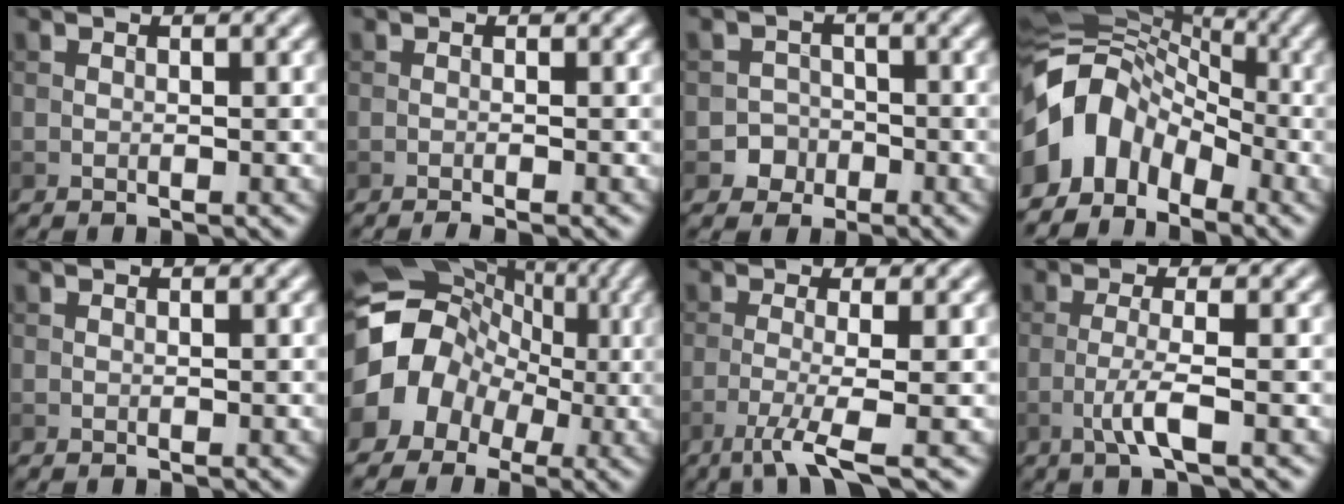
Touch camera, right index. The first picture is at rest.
{"total": 1.4, "force": [-0.6, 0.4, 1.2], "torque": [-0.009, -0.003, -0.015]}
{"total": 2.6, "force": [-1.3, 2.3, 0.2], "torque": [0.025, 0.007, -0.029]}
{"total": 8.4, "force": [-3.2, 6.2, 4.8], "torque": [-0.079, 0.011, -0.072]}
{"total": 0.0}
{"total": 12.1, "force": [-0.7, 10.7, 5.8], "torque": [-0.093, 0.003, -0.043]}
{"total": 4.1, "force": [-1.8, 0.6, 3.7], "torque": [-0.064, -0.001, -0.047]}
{"total": 2.7, "force": [-1.0, 0.2, 2.5], "torque": [-0.052, 0.005, -0.028]}